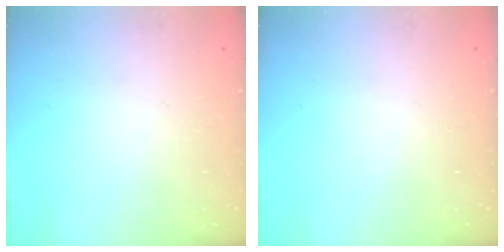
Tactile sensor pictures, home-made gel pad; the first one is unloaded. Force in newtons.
{"total": 0.0}